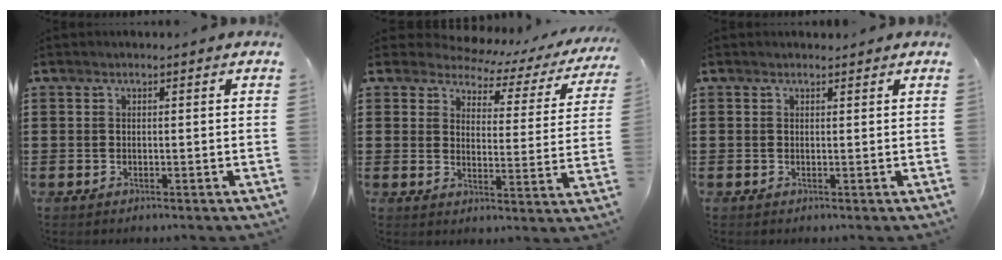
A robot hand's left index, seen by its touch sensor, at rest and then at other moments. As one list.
[{"total": 3.4, "force": [2.9, 1.5, 1.0], "torque": [-0.034, -0.021, 0.041]}, {"total": 0.6, "force": [0.4, 0.4, 0.0], "torque": [-0.001, 0.003, 0.008]}]